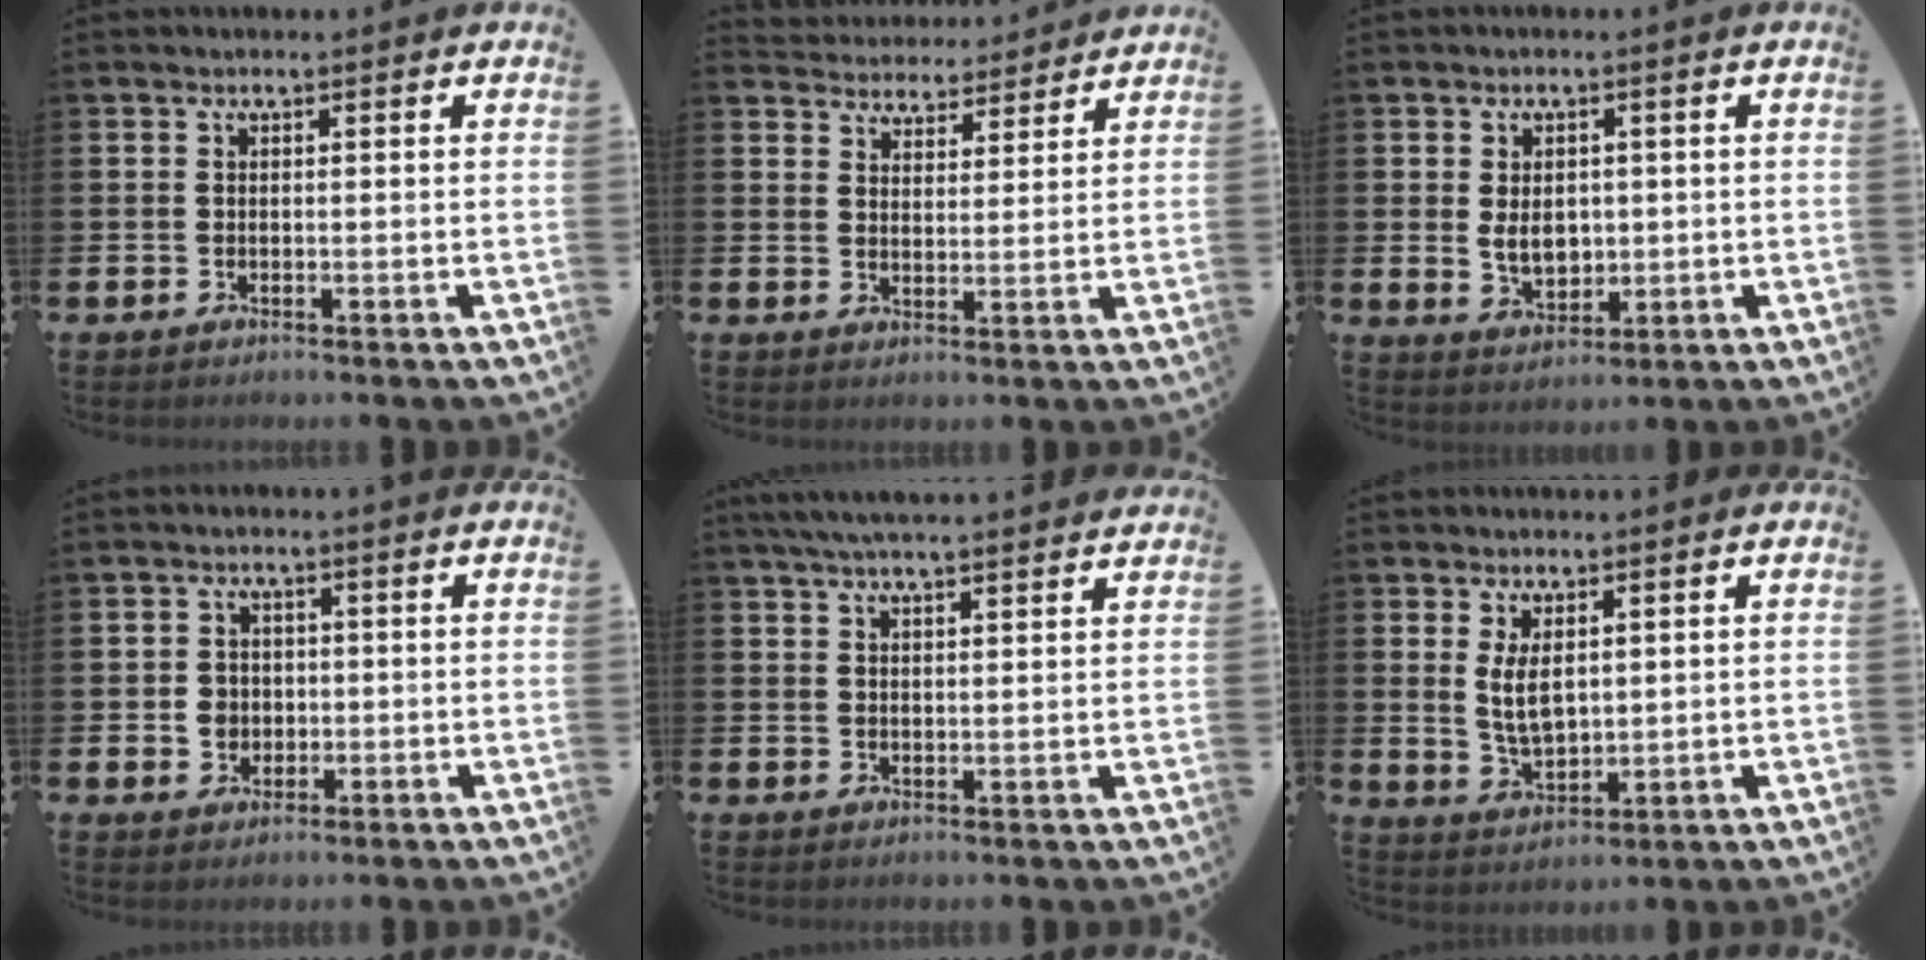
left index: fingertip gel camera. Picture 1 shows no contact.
{"total": 4.4, "force": [4.3, 0.9, -0.6], "torque": [0.001, -0.033, 0.076]}
{"total": 4.1, "force": [0.5, 2.9, 2.9], "torque": [-0.036, 0.001, 0.002]}
{"total": 2.8, "force": [0.0, 2.7, 0.7], "torque": [-0.008, 0.002, -0.008]}
{"total": 4.7, "force": [4.4, -0.1, 1.7], "torque": [-0.043, -0.012, 0.079]}
{"total": 4.4, "force": [1.8, 2.1, 3.5], "torque": [-0.054, -0.003, 0.029]}